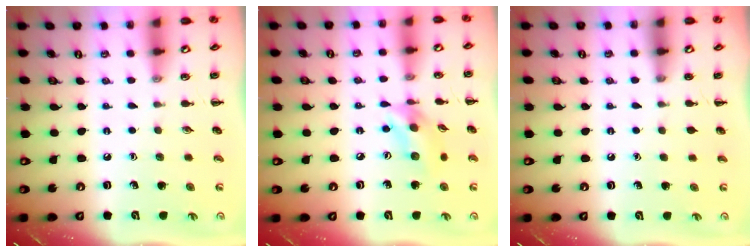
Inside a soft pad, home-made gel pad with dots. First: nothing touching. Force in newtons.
{"total": 10.0, "press": 9.8, "slide": 1.7}
{"total": 0.0}